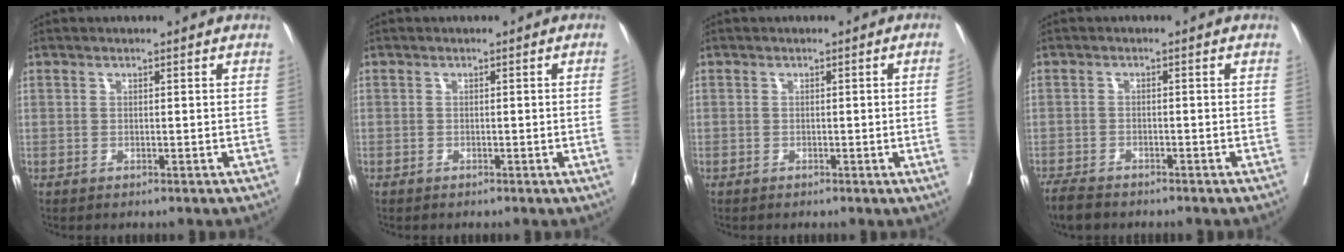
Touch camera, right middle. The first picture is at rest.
{"total": 1.3, "force": [-0.3, -0.6, 1.2], "torque": [-0.012, -0.001, -0.004]}
{"total": 2.4, "force": [-0.4, -1.0, 2.2], "torque": [-0.026, -0.004, -0.003]}
{"total": 4.3, "force": [-3.8, 1.3, 1.5], "torque": [-0.029, -0.009, -0.065]}